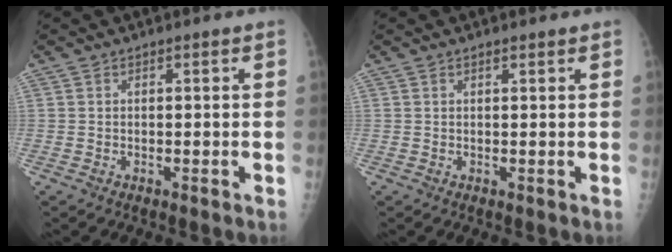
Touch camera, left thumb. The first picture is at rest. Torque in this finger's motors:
{"motor_torque": [-0.19, -0.21, -0.30, -0.29, -0.12]}